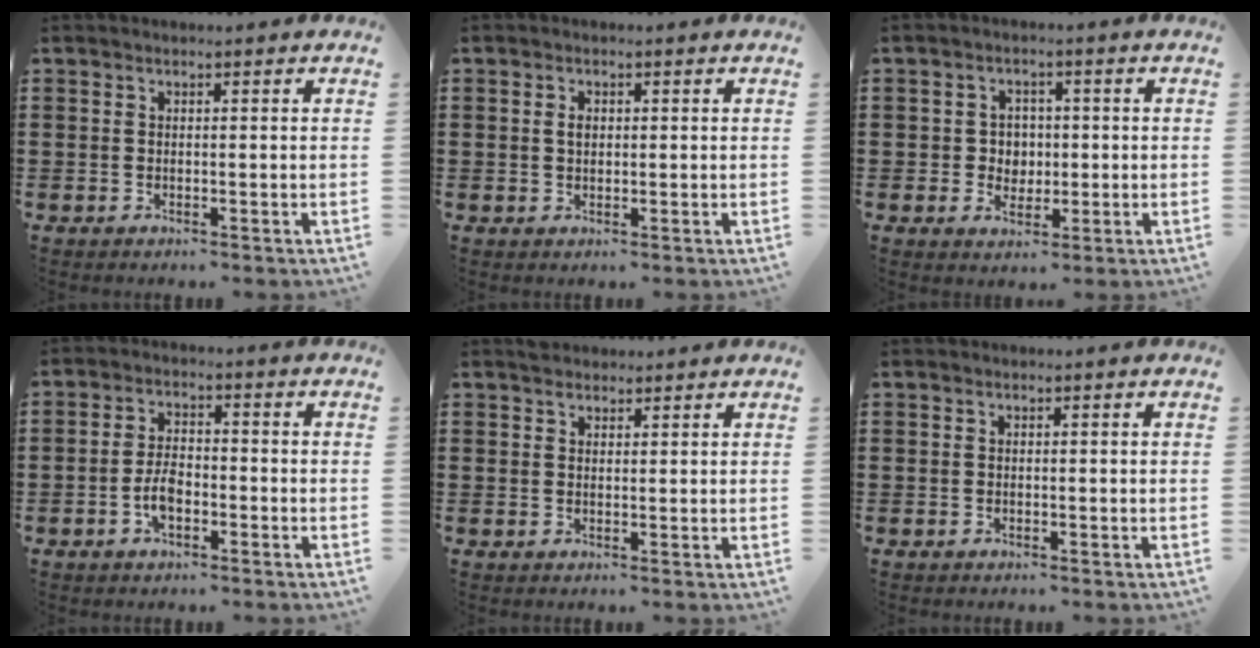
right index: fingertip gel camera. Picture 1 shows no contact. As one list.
[{"total": 1.5, "force": [0.3, 0.9, 1.2], "torque": [-0.025, 0.007, 0.004]}, {"total": 3.4, "force": [-0.1, 3.2, 1.0], "torque": [-0.025, 0.008, -0.008]}, {"total": 4.4, "force": [-1.7, 2.2, 3.5], "torque": [-0.082, 0.001, -0.037]}, {"total": 1.6, "force": [1.5, 0.6, 0.1], "torque": [-0.005, 0.003, 0.029]}, {"total": 0.0}]